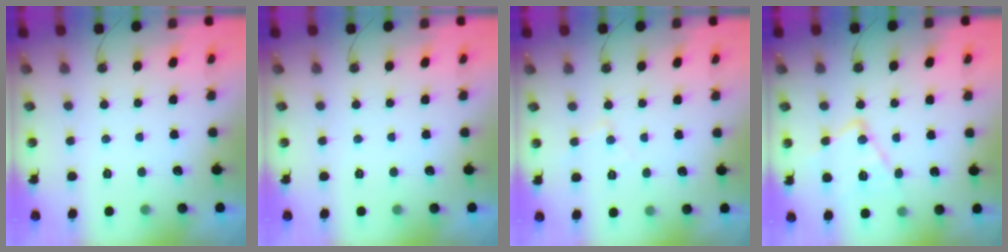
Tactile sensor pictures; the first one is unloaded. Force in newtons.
{"total": 0.0}
{"total": 5.4, "press": 5.4, "slide": 0.9}
{"total": 13.5, "press": 13.5, "slide": 0.6}